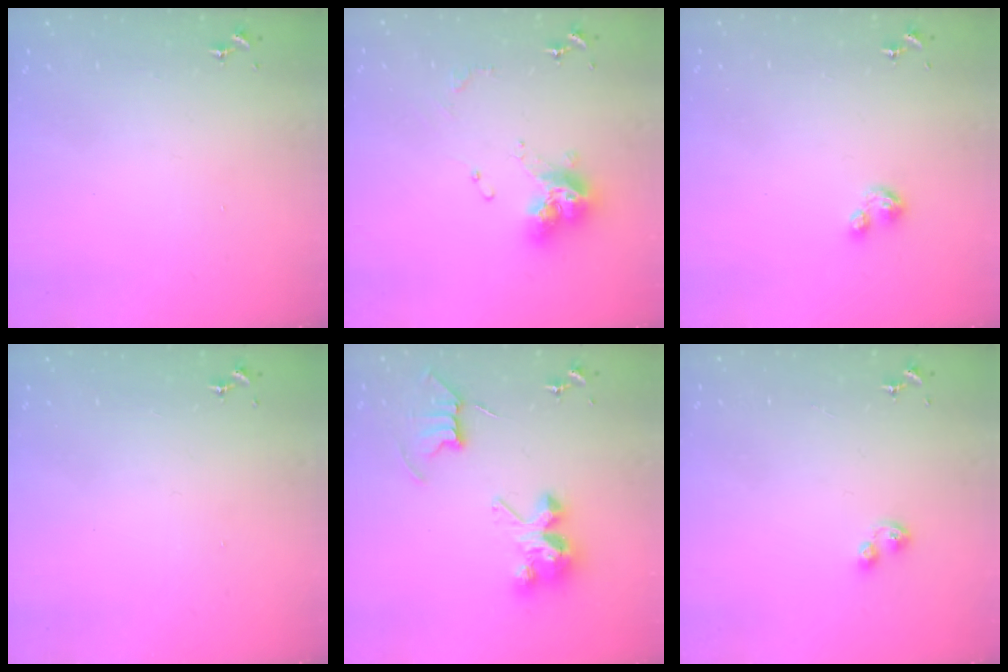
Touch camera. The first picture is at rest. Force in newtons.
{"total": 12.9, "press": 12.9, "slide": 0.9}
{"total": 5.2, "press": 5.2, "slide": 0.8}
{"total": 0.0}
{"total": 10.5, "press": 10.5, "slide": 0.5}
{"total": 5.3, "press": 5.2, "slide": 0.6}